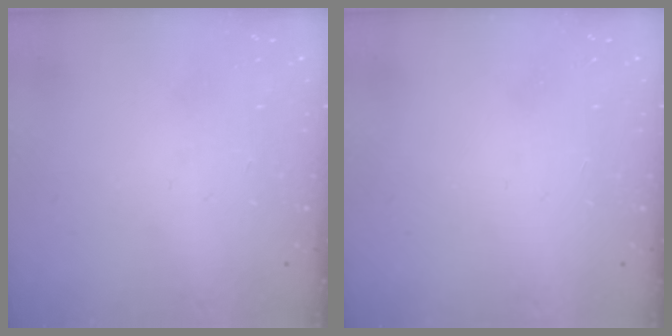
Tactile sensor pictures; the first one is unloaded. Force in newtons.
{"total": 1.5, "press": 1.5, "slide": 0.1}